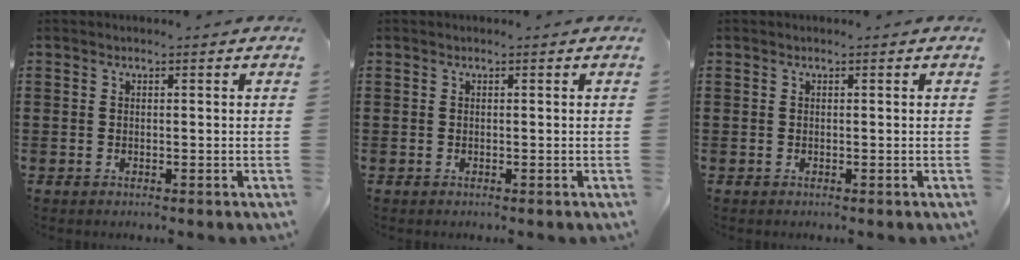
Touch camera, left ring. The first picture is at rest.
{"total": 0.0}
{"total": 0.0}